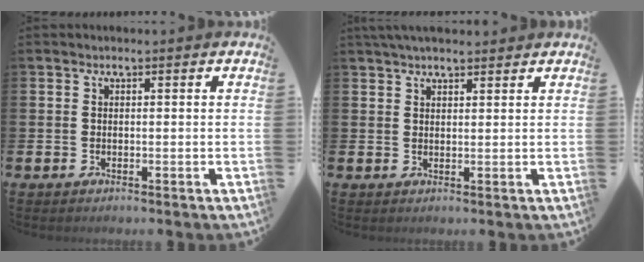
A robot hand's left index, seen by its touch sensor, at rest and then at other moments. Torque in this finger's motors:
{"motor_torque": [0.93, -1.21, 0.56, 0.16]}